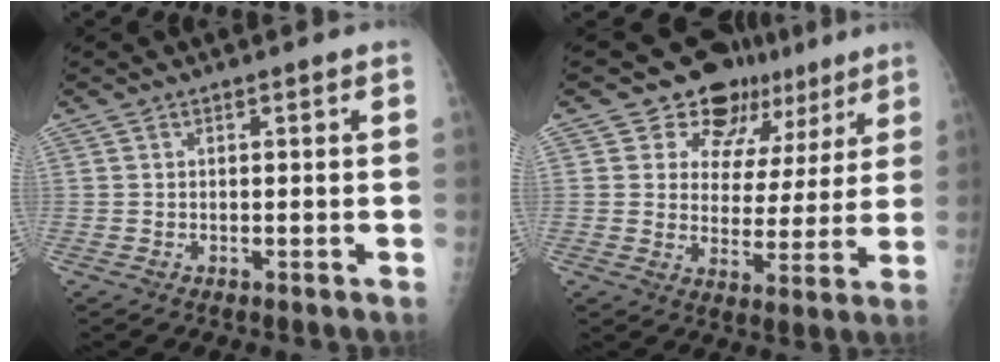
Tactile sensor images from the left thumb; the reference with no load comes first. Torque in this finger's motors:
{"motor_torque": [0.03, 0.13, -0.41, -0.34, -0.01]}